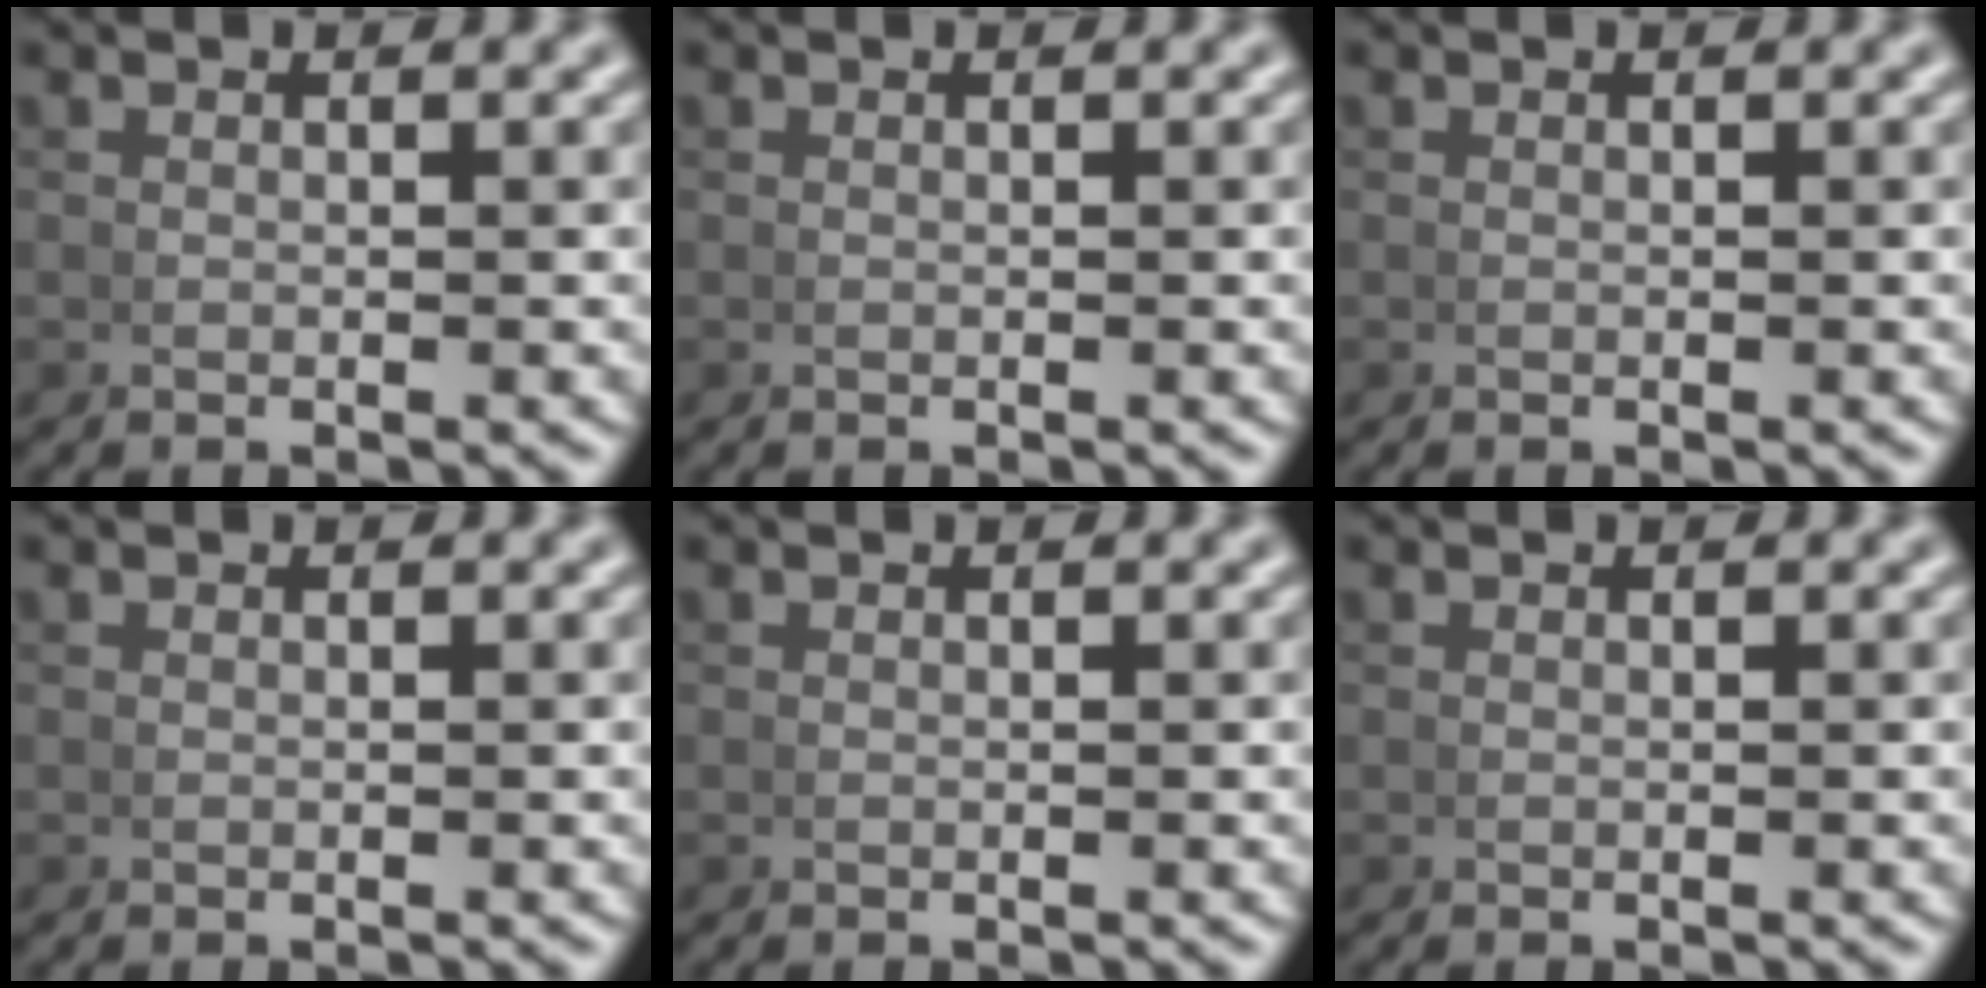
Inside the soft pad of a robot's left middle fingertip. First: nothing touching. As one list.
[{"total": 0.0}, {"total": 0.0}, {"total": 0.0}, {"total": 0.0}, {"total": 0.0}]